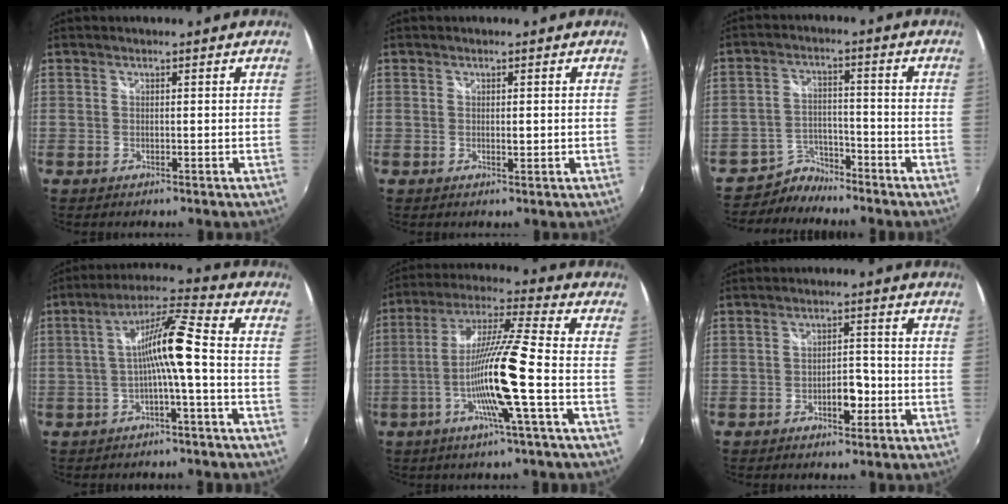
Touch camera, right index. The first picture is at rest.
{"total": 1.0, "force": [0.0, 0.5, 0.9], "torque": [-0.014, -0.001, 0.000]}
{"total": 4.8, "force": [-4.4, 1.6, -0.8], "torque": [0.010, 0.021, -0.083]}
{"total": 8.9, "force": [-1.8, 0.0, 8.7], "torque": [-0.171, 0.018, -0.031]}
{"total": 14.5, "force": [-4.6, -1.0, 13.7], "torque": [-0.262, -0.005, -0.093]}
{"total": 4.0, "force": [-1.8, 2.0, 3.0], "torque": [-0.052, 0.002, -0.026]}